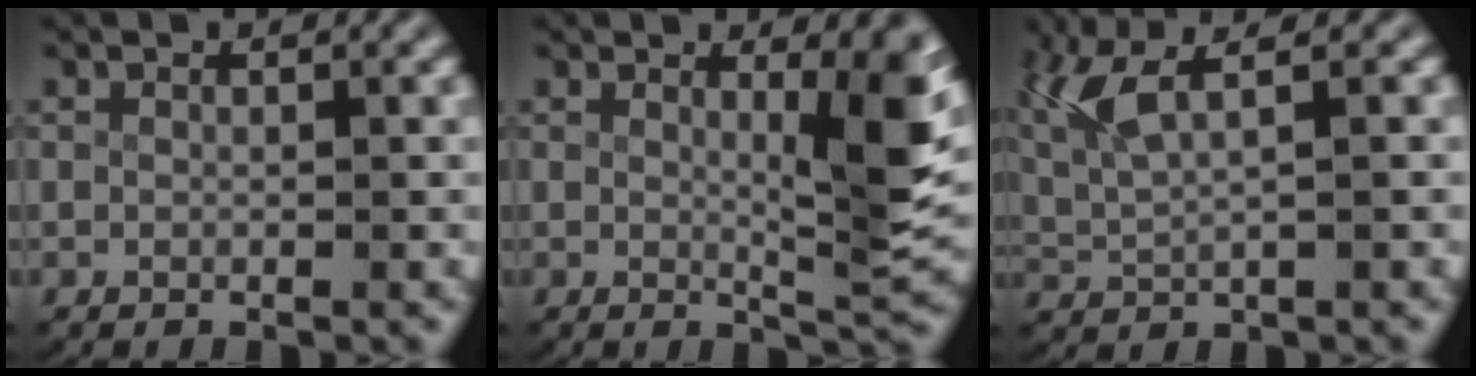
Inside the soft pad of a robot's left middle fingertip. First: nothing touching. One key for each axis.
{"total": 5.8, "fx": 1.4, "fy": 1.0, "fz": 5.5, "tx": -0.066, "ty": -0.020, "tz": 0.028}
{"total": 4.3, "fx": 1.5, "fy": 2.0, "fz": 3.5, "tx": -0.088, "ty": 0.004, "tz": 0.032}